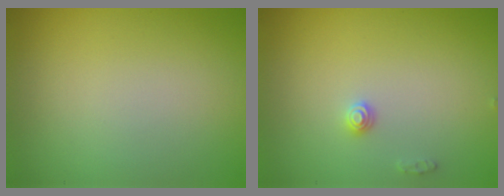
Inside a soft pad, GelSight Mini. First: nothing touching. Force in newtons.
{"total": 1.0, "press": 1.0, "slide": 0.1}